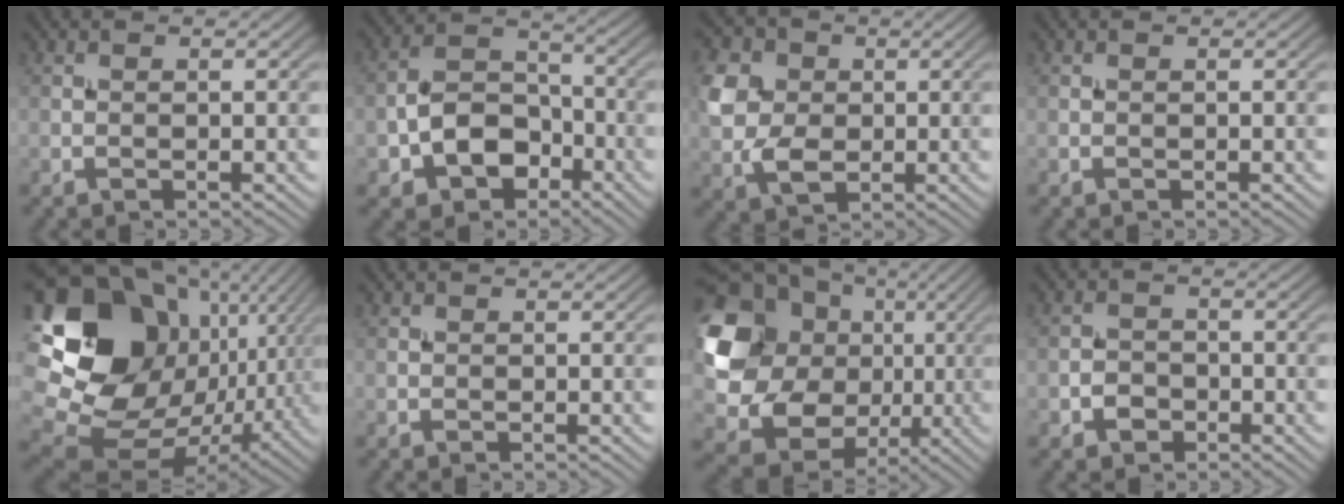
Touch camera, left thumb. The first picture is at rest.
{"total": 8.3, "force": [-3.6, 5.8, 4.8], "torque": [-0.093, -0.001, -0.077]}
{"total": 7.1, "force": [0.5, 5.7, 4.1], "torque": [-0.112, 0.000, 0.003]}
{"total": 0.0}
{"total": 21.4, "force": [4.3, 16.4, 13.1], "torque": [-0.298, -0.006, 0.114]}
{"total": 0.0}
{"total": 15.7, "force": [2.0, 13.2, 8.2], "torque": [-0.202, -0.006, 0.030]}
{"total": 2.5, "force": [-1.3, 1.9, 1.0], "torque": [-0.013, 0.002, -0.029]}